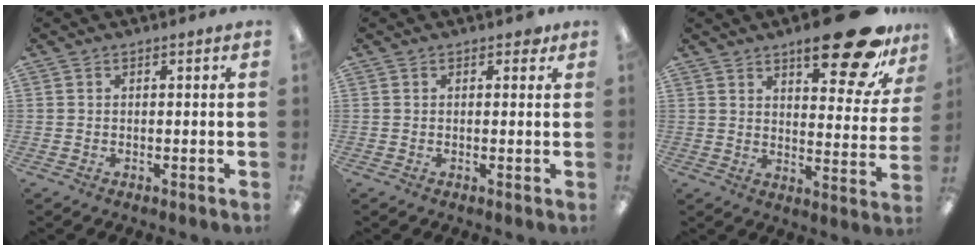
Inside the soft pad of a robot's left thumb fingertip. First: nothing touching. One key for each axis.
{"total": 1.5, "fx": 0.7, "fy": 0.9, "fz": 0.9, "tx": -0.004, "ty": -0.003, "tz": 0.009}
{"total": 21.0, "fx": 13.8, "fy": 6.8, "fz": 14.4, "tx": -0.188, "ty": -0.088, "tz": 0.220}